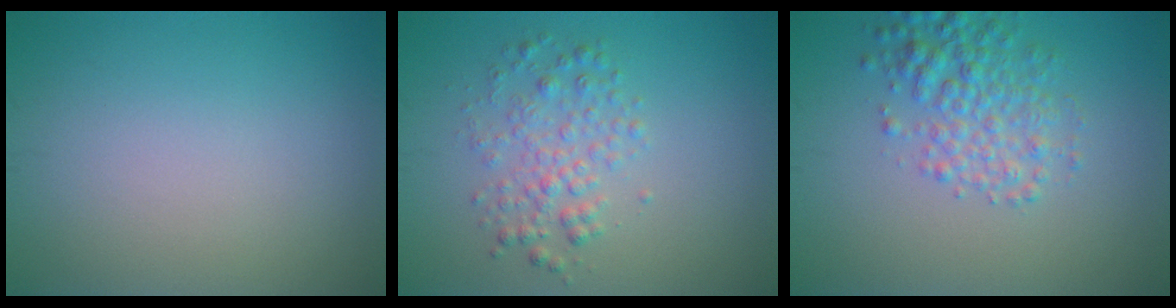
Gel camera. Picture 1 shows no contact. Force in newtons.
{"total": 2.8, "press": 2.8, "slide": 0.0}
{"total": 3.9, "press": 3.9, "slide": 0.1}